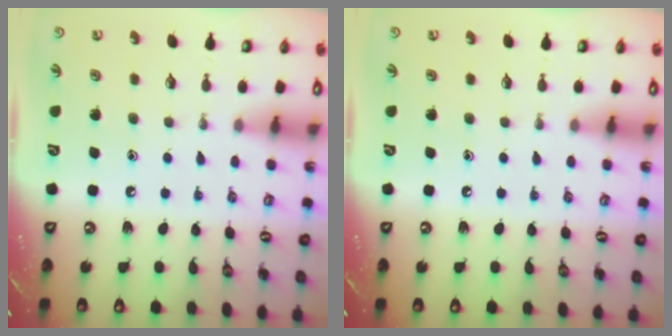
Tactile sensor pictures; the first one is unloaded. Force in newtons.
{"total": 0.0}